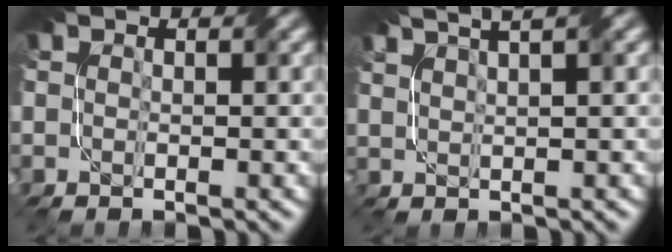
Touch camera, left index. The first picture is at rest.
{"total": 5.8, "force": [4.0, 1.9, 3.8], "torque": [-0.040, 0.036, 0.039]}